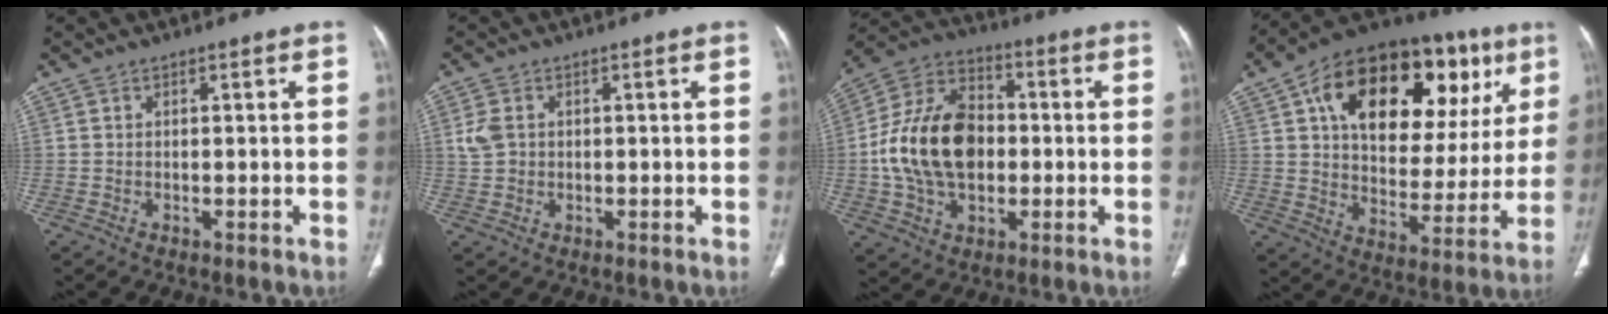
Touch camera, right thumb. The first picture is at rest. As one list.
[{"total": 3.6, "force": [0.7, 2.8, 2.2], "torque": [-0.046, 0.004, 0.017]}, {"total": 19.0, "force": [-0.9, 12.9, 14.0], "torque": [-0.240, 0.027, -0.015]}, {"total": 30.6, "force": [12.4, 16.6, 22.5], "torque": [-0.302, 0.022, 0.194]}]